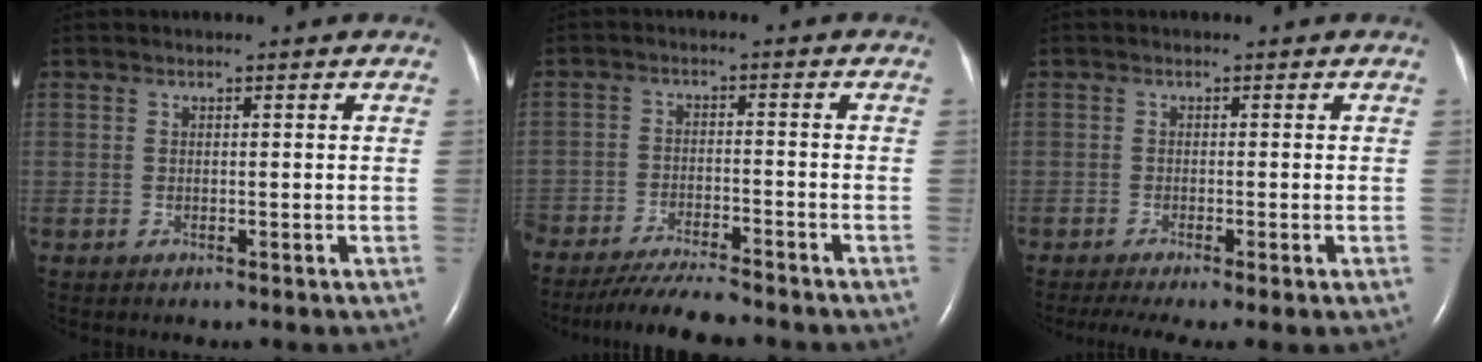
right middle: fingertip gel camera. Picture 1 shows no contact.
{"total": 9.6, "force": [-8.6, 0.6, 4.1], "torque": [-0.060, -0.024, -0.140]}
{"total": 6.7, "force": [-4.6, 0.6, 4.8], "torque": [-0.075, -0.019, -0.077]}